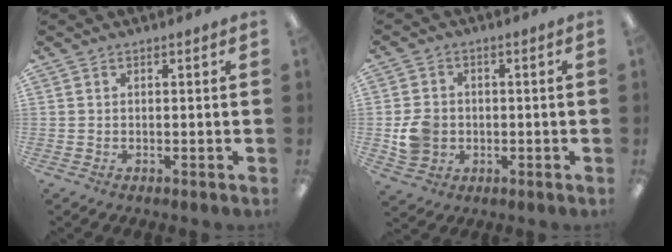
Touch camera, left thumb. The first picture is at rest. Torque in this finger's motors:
{"motor_torque": [-0.02, 0.04, 0.41, -0.40, 0.04]}